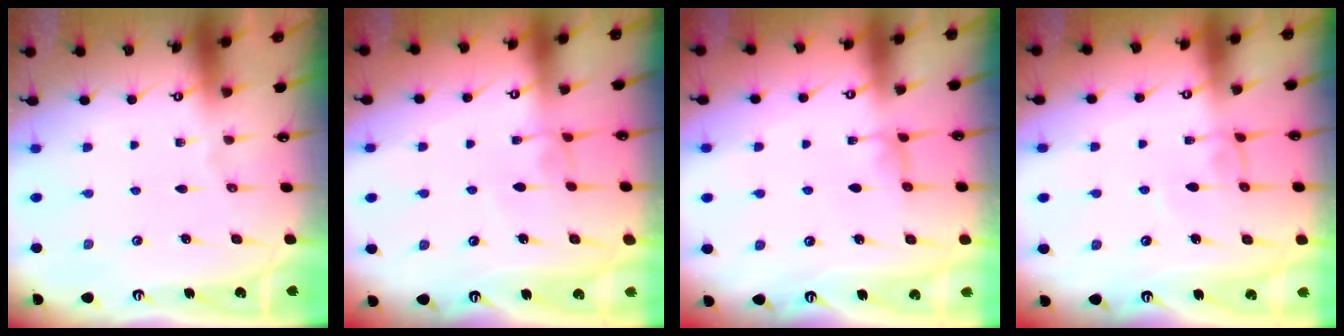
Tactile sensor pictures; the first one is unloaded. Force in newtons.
{"total": 0.0}
{"total": 1.1, "press": 1.0, "slide": 0.3}
{"total": 2.6, "press": 2.6, "slide": 0.1}